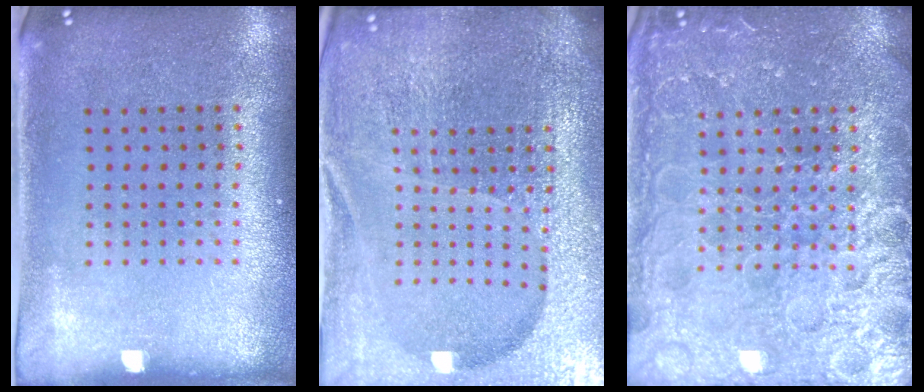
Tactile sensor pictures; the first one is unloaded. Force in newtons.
{"total": 6.6, "press": 5.8, "slide": 3.2}
{"total": 6.9, "press": 6.9, "slide": 0.8}